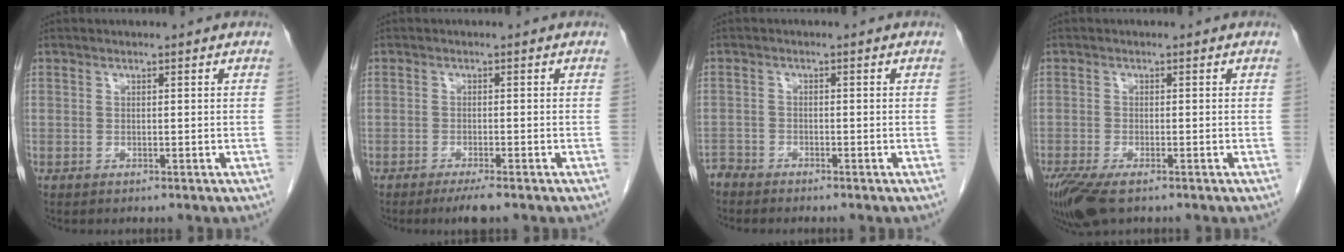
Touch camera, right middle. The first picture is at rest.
{"total": 3.0, "force": [-2.2, 0.2, 2.1], "torque": [-0.033, -0.006, -0.036]}
{"total": 2.1, "force": [-2.0, 0.3, -0.4], "torque": [0.009, -0.006, -0.041]}
{"total": 6.6, "force": [-4.4, 1.9, 4.5], "torque": [-0.086, -0.019, -0.079]}